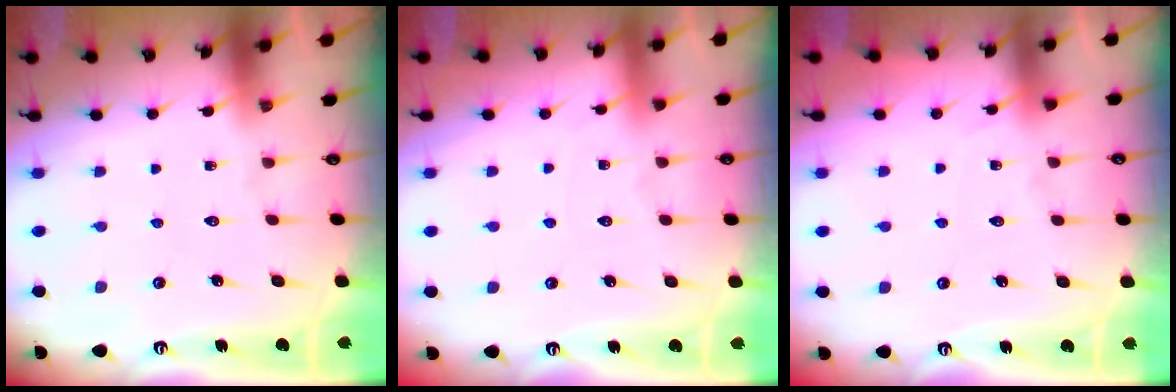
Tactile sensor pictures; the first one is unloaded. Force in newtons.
{"total": 1.8, "press": 1.8, "slide": 0.3}
{"total": 3.9, "press": 3.9, "slide": 0.6}